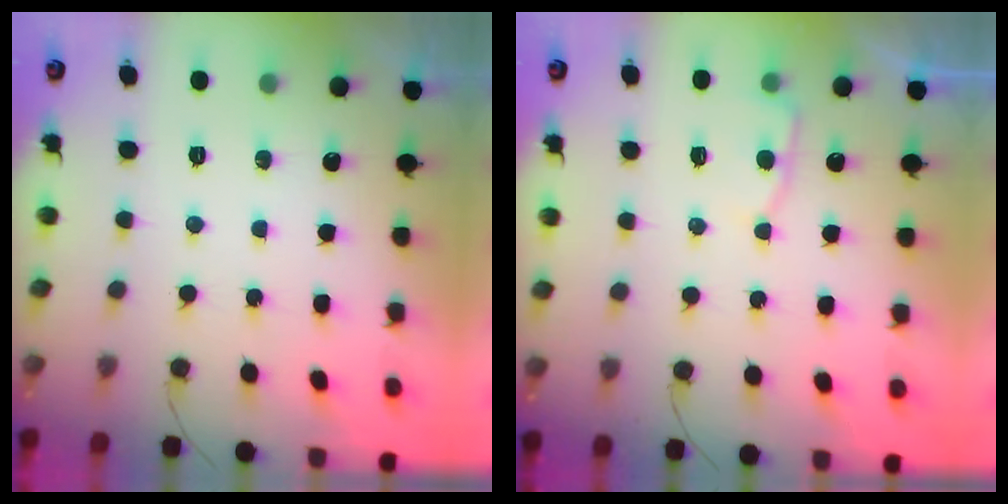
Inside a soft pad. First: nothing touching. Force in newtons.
{"total": 4.5, "press": 4.5, "slide": 0.4}